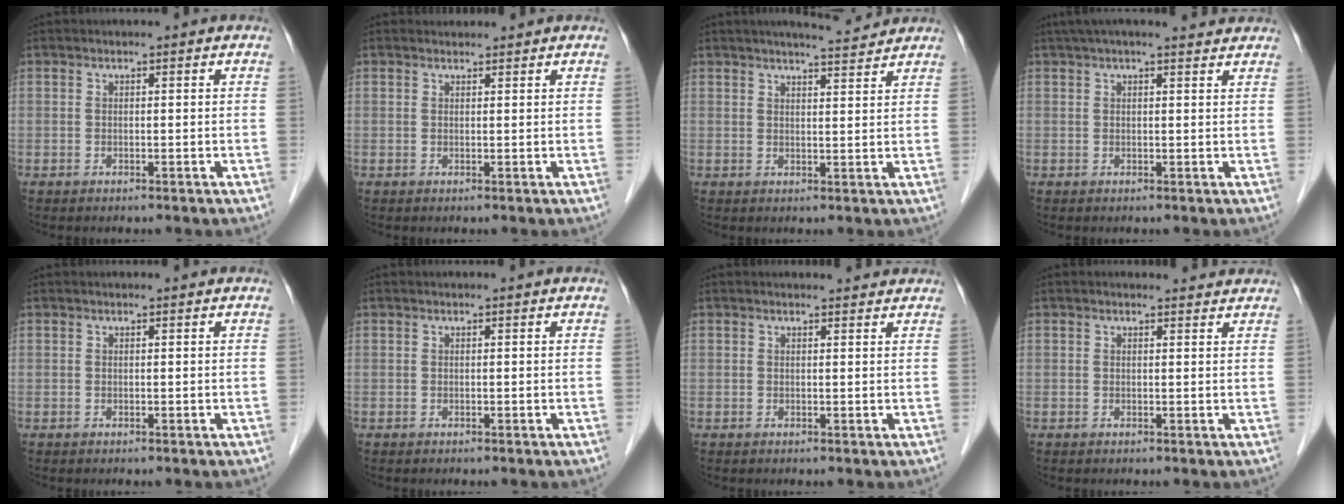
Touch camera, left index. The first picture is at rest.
{"total": 1.3, "force": [1.2, 0.2, 0.0], "torque": [-0.011, 0.011, 0.024]}
{"total": 6.0, "force": [5.6, 0.3, 2.2], "torque": [-0.039, 0.009, 0.076]}
{"total": 8.5, "force": [7.5, 1.3, 3.8], "torque": [-0.053, 0.036, 0.093]}
{"total": 0.6, "force": [0.6, 0.0, 0.3], "torque": [-0.007, 0.006, 0.009]}
{"total": 0.0}
{"total": 3.3, "force": [3.2, 0.7, 0.5], "torque": [-0.009, 0.011, 0.030]}
{"total": 2.6, "force": [2.5, 0.7, 0.2], "torque": [-0.007, 0.006, 0.021]}